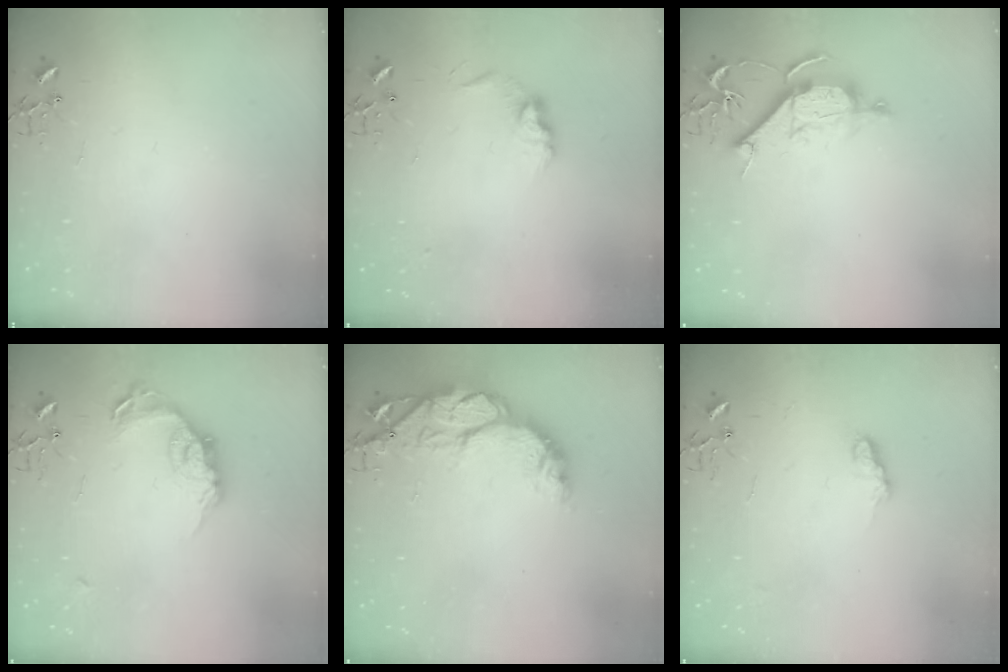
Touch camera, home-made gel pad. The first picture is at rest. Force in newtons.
{"total": 8.4, "press": 8.4, "slide": 0.3}
{"total": 10.4, "press": 10.4, "slide": 1.2}
{"total": 15.0, "press": 15.0, "slide": 0.7}
{"total": 15.3, "press": 15.3, "slide": 1.1}
{"total": 7.6, "press": 7.6, "slide": 0.5}